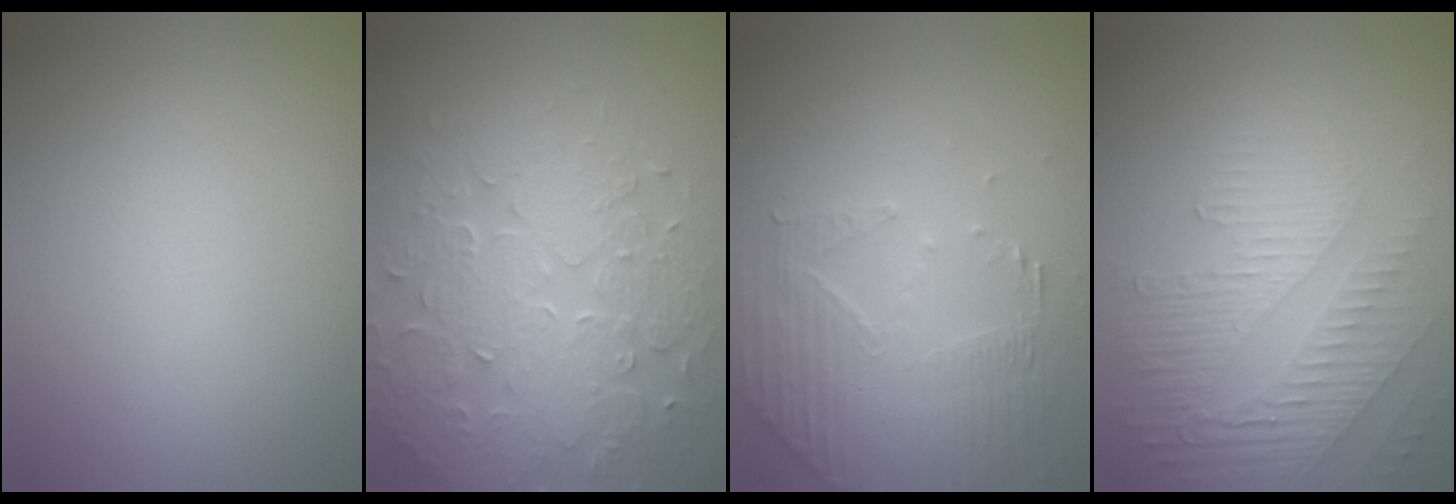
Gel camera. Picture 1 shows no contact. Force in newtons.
{"total": 8.3, "press": 6.0, "slide": 5.8}
{"total": 4.9, "press": 3.7, "slide": 3.2}
{"total": 5.3, "press": 3.3, "slide": 4.2}